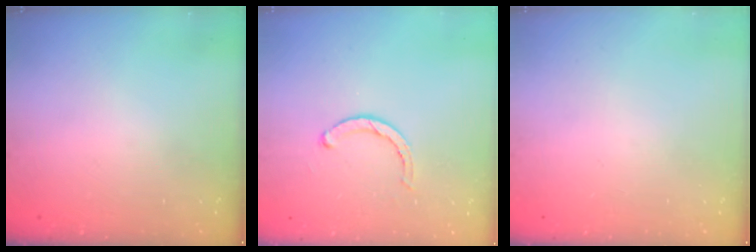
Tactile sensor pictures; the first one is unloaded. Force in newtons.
{"total": 2.8, "press": 2.8, "slide": 0.2}
{"total": 0.0}